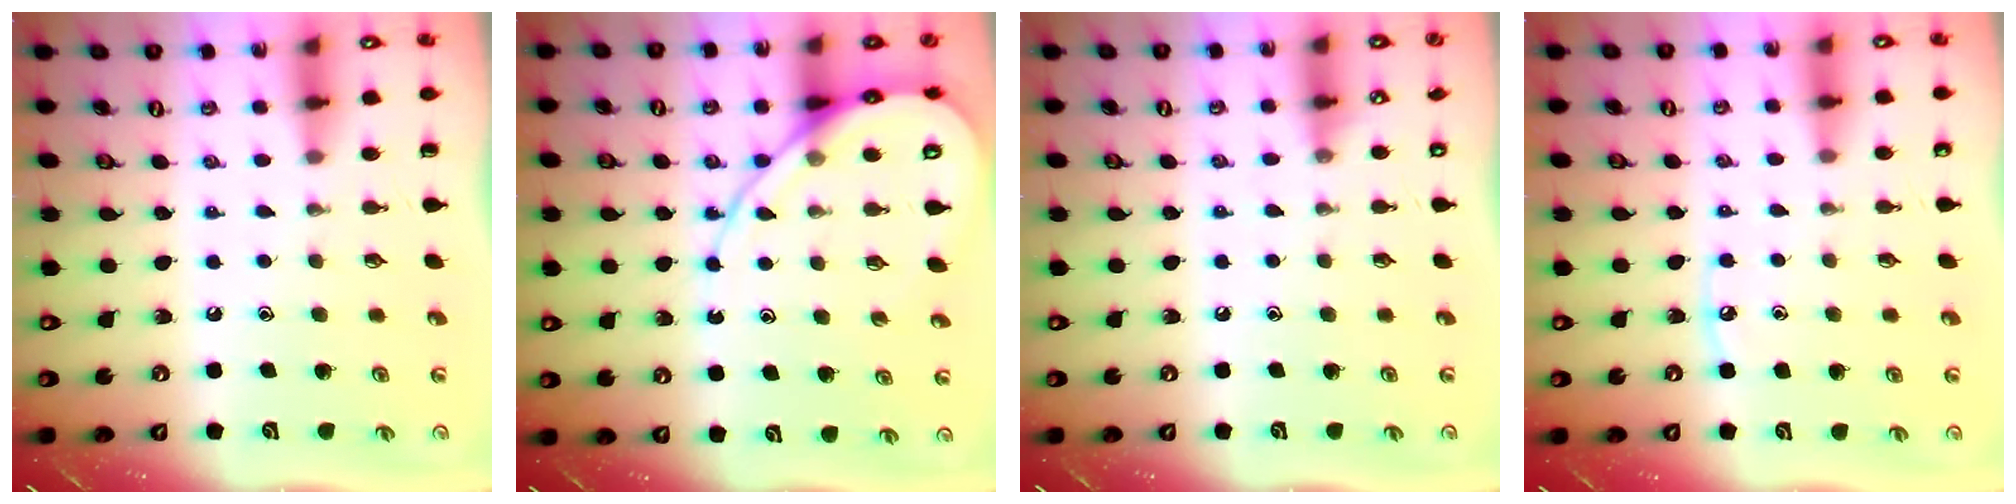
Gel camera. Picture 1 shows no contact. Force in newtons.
{"total": 11.5, "press": 11.5, "slide": 1.2}
{"total": 3.0, "press": 2.9, "slide": 0.4}
{"total": 3.5, "press": 3.5, "slide": 0.4}